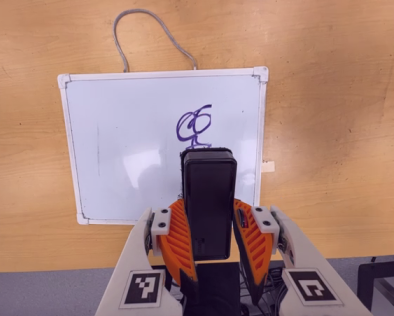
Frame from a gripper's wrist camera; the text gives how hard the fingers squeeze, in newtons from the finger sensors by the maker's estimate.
{"total": 8.1, "left": 6.6, "right": 9.6}